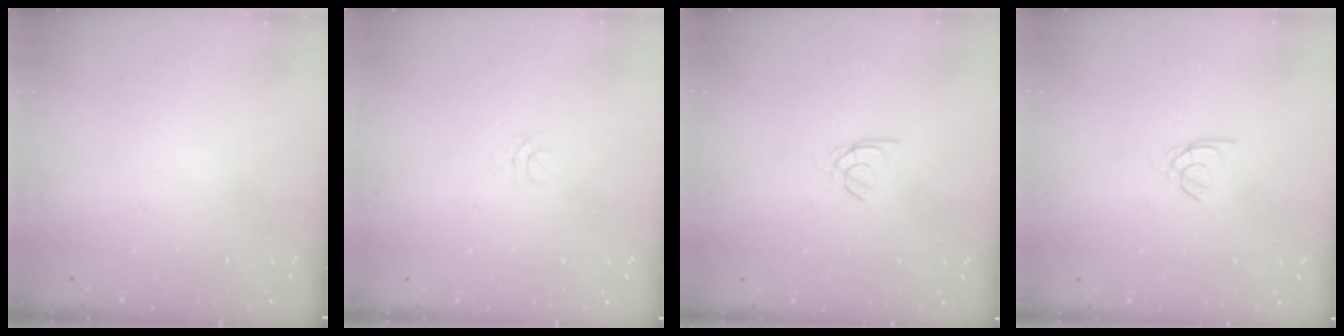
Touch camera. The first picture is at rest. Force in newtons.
{"total": 3.0, "press": 3.0, "slide": 0.2}
{"total": 2.2, "press": 2.2, "slide": 0.2}
{"total": 2.2, "press": 2.2, "slide": 0.2}